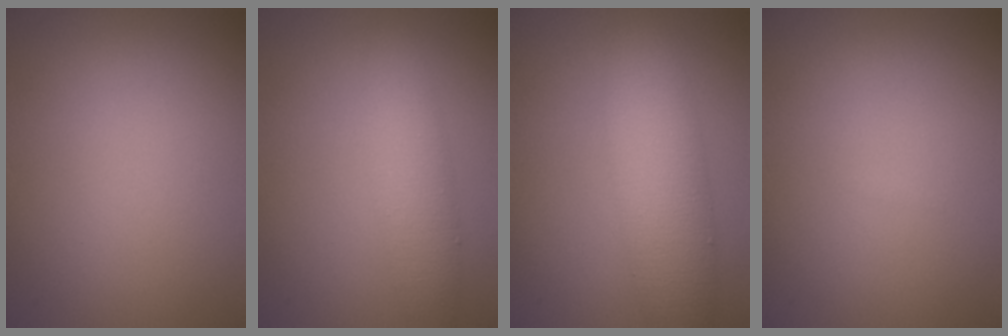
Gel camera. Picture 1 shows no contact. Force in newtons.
{"total": 4.3, "press": 4.3, "slide": 0.1}
{"total": 7.0, "press": 7.0, "slide": 0.2}
{"total": 0.0}